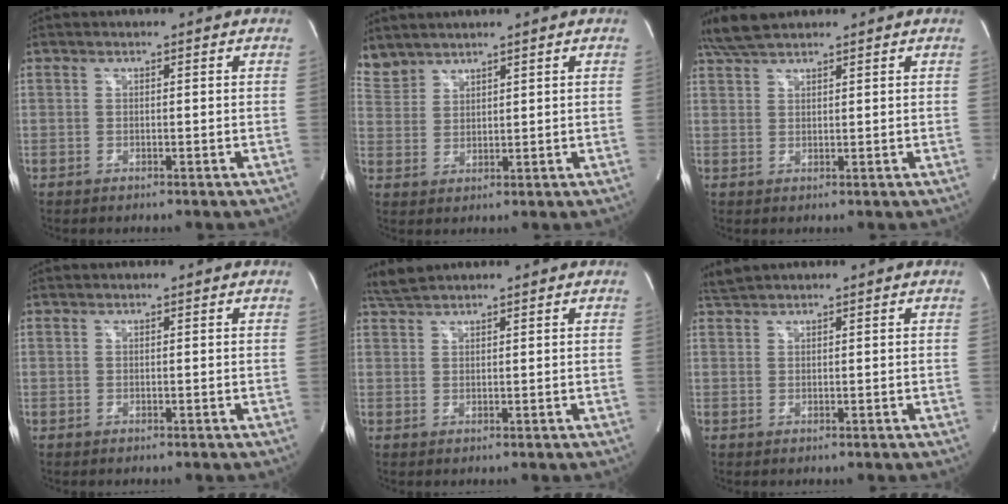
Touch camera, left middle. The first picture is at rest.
{"total": 4.5, "force": [4.3, 1.3, 0.0], "torque": [-0.012, 0.013, 0.100]}
{"total": 4.9, "force": [4.3, 0.9, 2.2], "torque": [-0.059, 0.020, 0.087]}
{"total": 0.0}
{"total": 2.7, "force": [2.6, -0.1, 0.6], "torque": [-0.024, 0.014, 0.055]}
{"total": 1.7, "force": [1.7, -0.3, 0.2], "torque": [-0.012, 0.013, 0.039]}